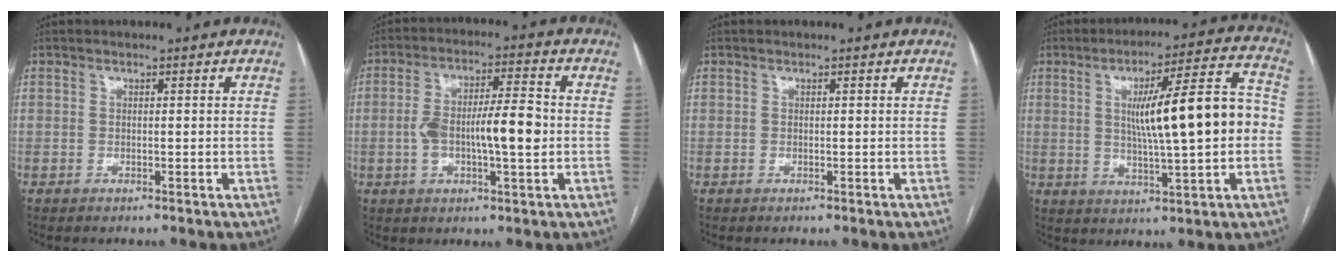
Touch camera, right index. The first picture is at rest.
{"total": 10.1, "force": [-1.1, 2.3, 9.8], "torque": [-0.175, 0.017, -0.018]}
{"total": 0.0}
{"total": 15.1, "force": [0.5, 1.8, 15.0], "torque": [-0.226, 0.026, 0.009]}